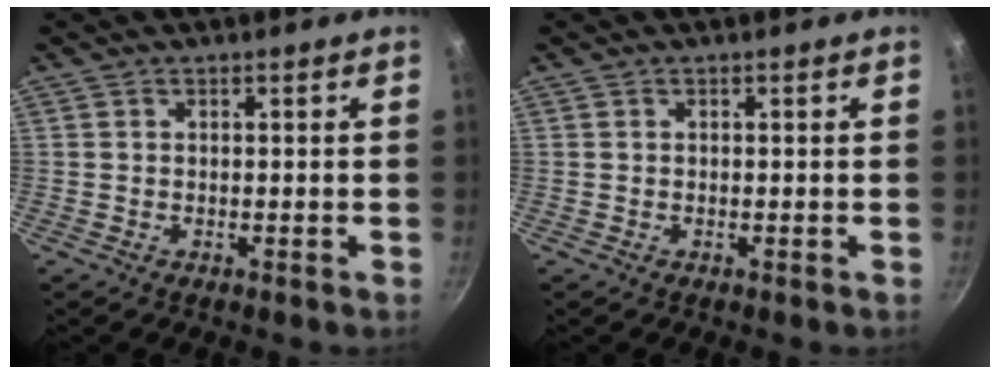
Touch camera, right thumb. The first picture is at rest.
{"total": 0.0}